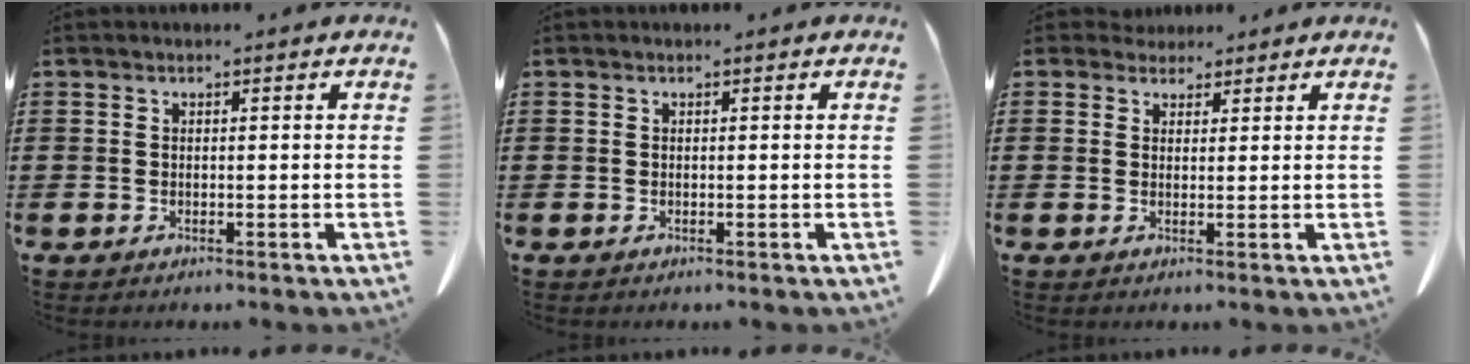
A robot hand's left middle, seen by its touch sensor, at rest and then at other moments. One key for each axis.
{"total": 0.0}
{"total": 2.4, "fx": 2.1, "fy": 1.2, "fz": 0.3, "tx": -0.005, "ty": 0.003, "tz": 0.038}